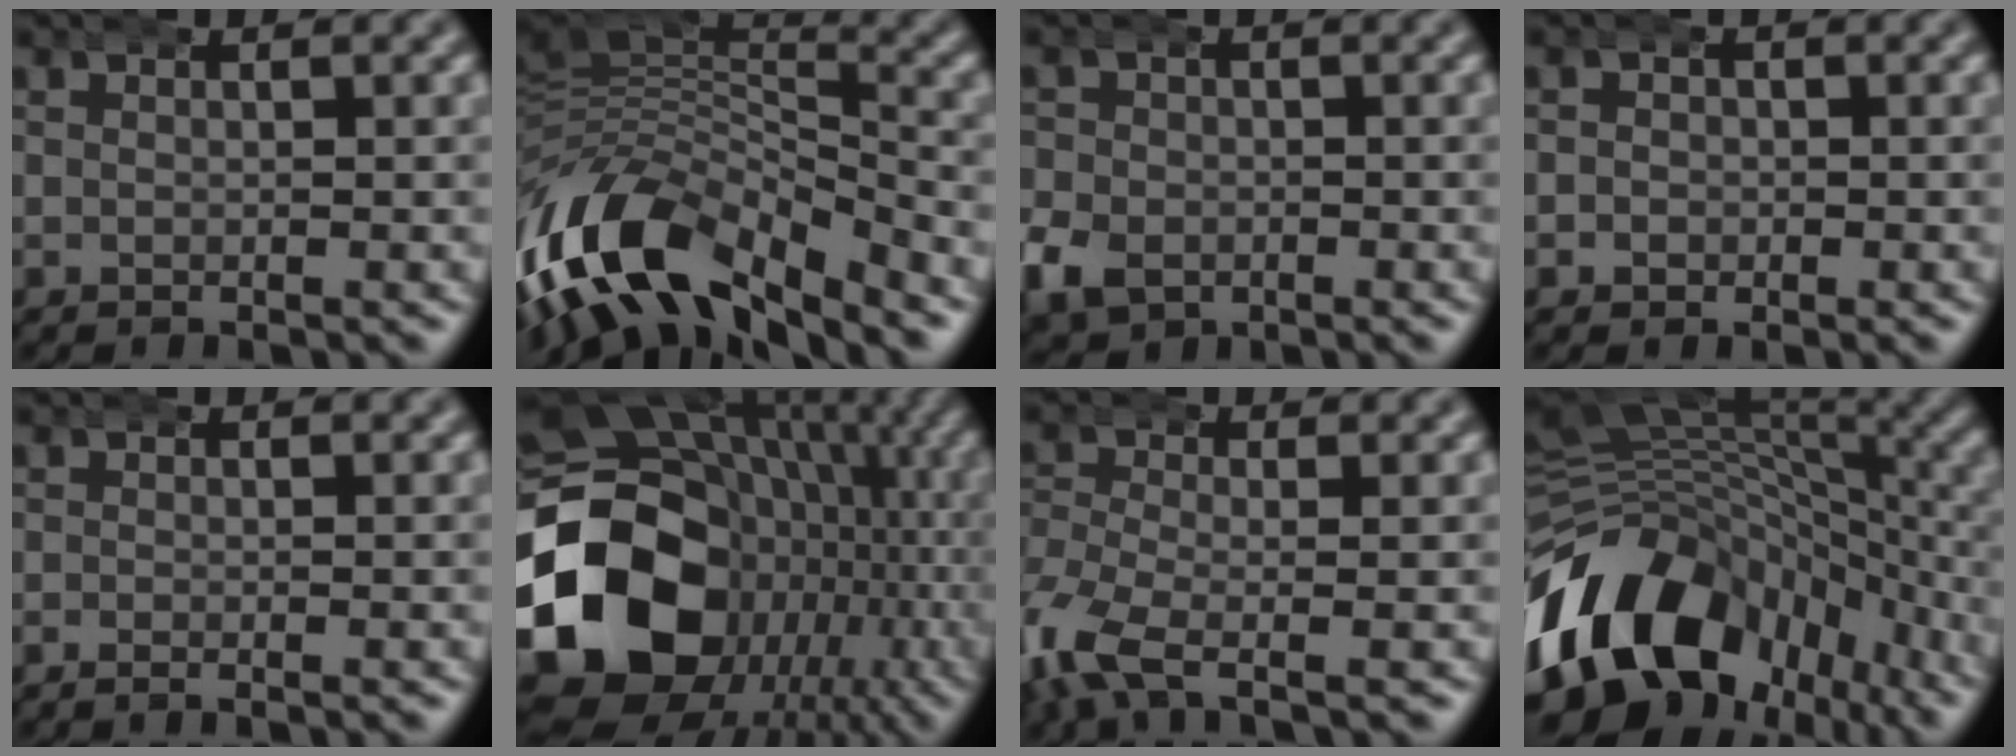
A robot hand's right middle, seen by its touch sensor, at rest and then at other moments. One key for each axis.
{"total": 13.1, "fx": -5.6, "fy": 8.4, "fz": 8.3, "tx": -0.184, "ty": -0.050, "tz": -0.074}
{"total": 4.0, "fx": -1.7, "fy": 3.3, "fz": 1.6, "tx": -0.042, "ty": -0.017, "tz": -0.026}
{"total": 1.6, "fx": -0.4, "fy": 1.5, "fz": 0.2, "tx": -0.004, "ty": -0.003, "tz": -0.010}
{"total": 0.8, "fx": -0.7, "fy": 0.1, "fz": 0.5, "tx": -0.010, "ty": 0.000, "tz": -0.013}
{"total": 25.6, "fx": -3.5, "fy": 19.5, "fz": 16.2, "tx": -0.288, "ty": -0.047, "tz": -0.051}
{"total": 4.4, "fx": -2.2, "fy": 2.2, "fz": 3.1, "tx": -0.097, "ty": -0.026, "tz": -0.028}
{"total": 16.8, "fx": -4.9, "fy": 12.0, "fz": 10.6, "tx": -0.207, "ty": -0.027, "tz": -0.069}